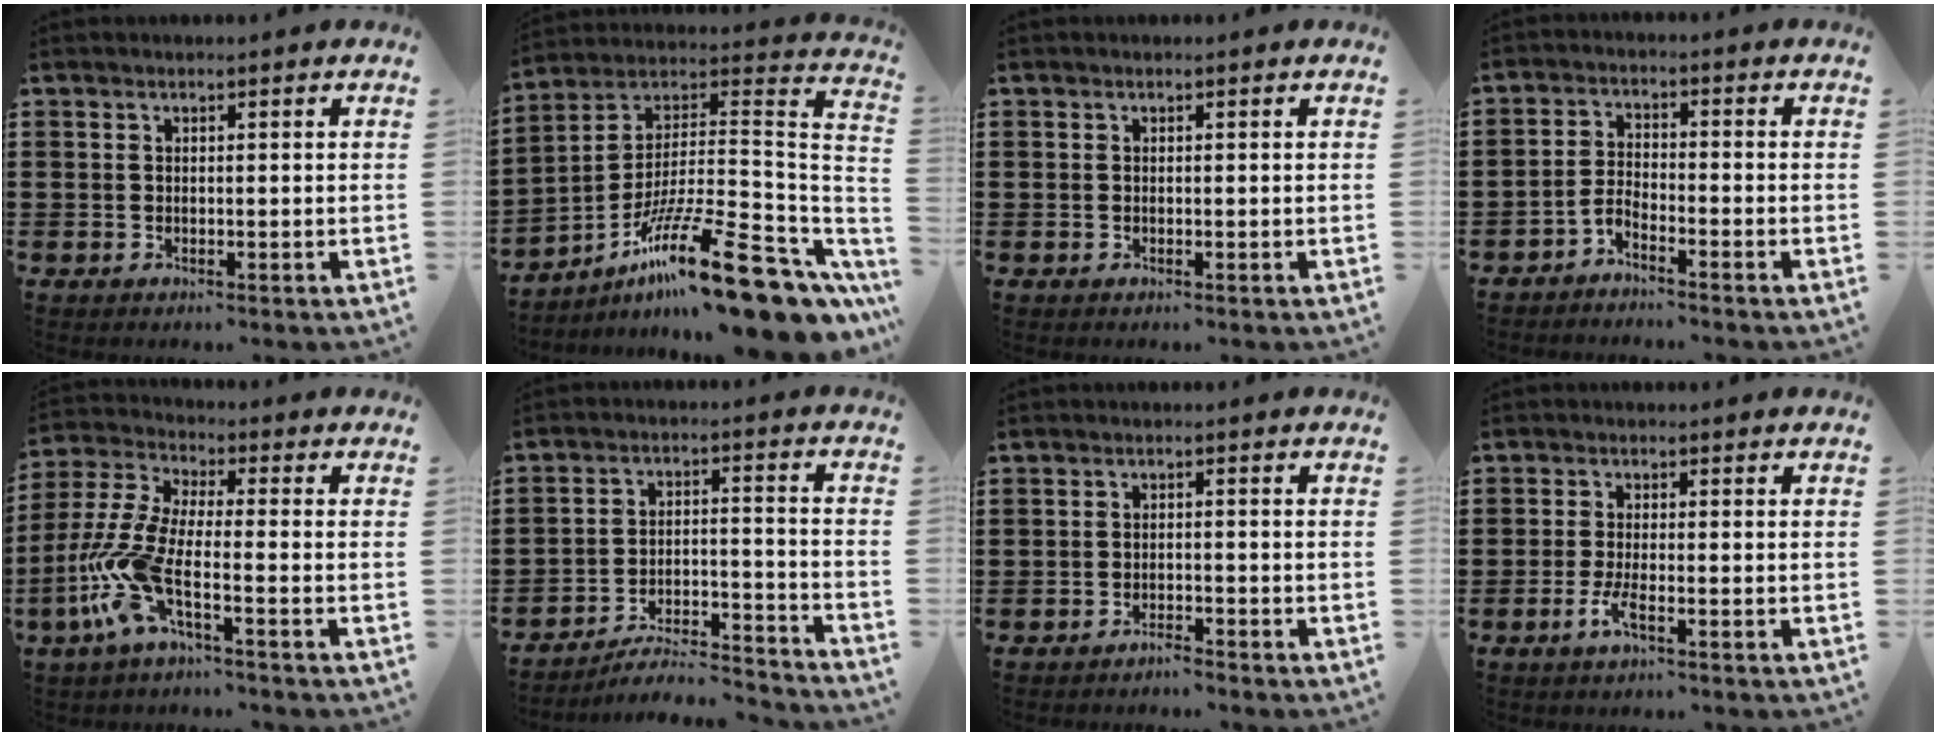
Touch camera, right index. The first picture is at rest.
{"total": 20.5, "force": [-12.2, 3.6, 16.1], "torque": [-0.262, 0.033, -0.203]}
{"total": 0.0}
{"total": 2.8, "force": [-2.7, 0.1, 0.5], "torque": [-0.023, 0.002, -0.060]}
{"total": 9.2, "force": [-4.0, 2.7, 7.9], "torque": [-0.222, -0.024, -0.088]}
{"total": 5.5, "force": [-5.2, 0.6, 1.7], "torque": [-0.035, -0.004, -0.106]}
{"total": 1.6, "force": [-1.6, 0.0, 0.1], "torque": [-0.006, 0.003, -0.033]}
{"total": 3.2, "force": [-1.4, 0.5, 2.8], "torque": [-0.069, -0.010, -0.032]}